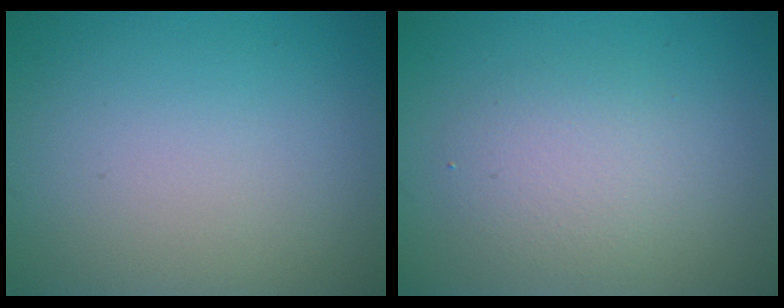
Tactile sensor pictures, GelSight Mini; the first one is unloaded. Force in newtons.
{"total": 2.9, "press": 2.9, "slide": 0.4}